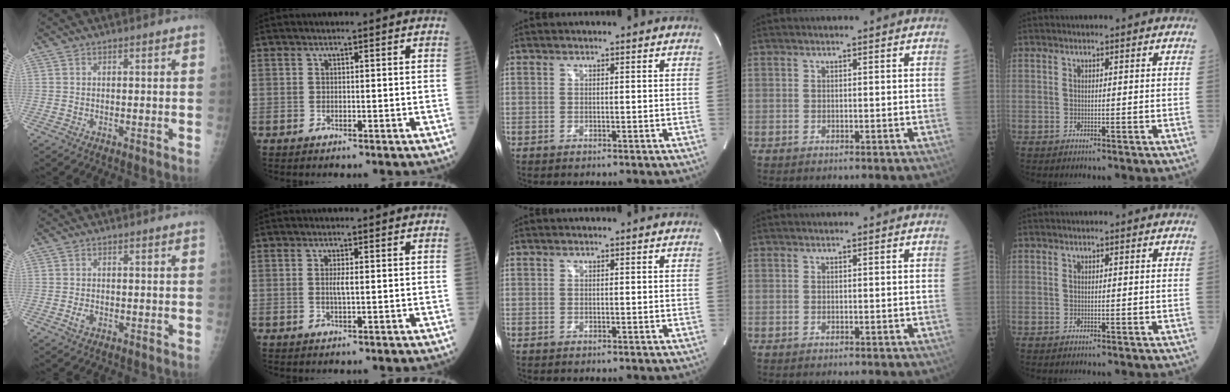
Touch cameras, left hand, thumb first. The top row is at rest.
{"thumb": {"total": 1.8, "force": [-0.6, 1.3, 1.2], "torque": [-0.020, 0.001, -0.010]}, "index": {"total": 1.5, "force": [0.1, 0.1, 1.5], "torque": [-0.034, -0.001, 0.002]}}